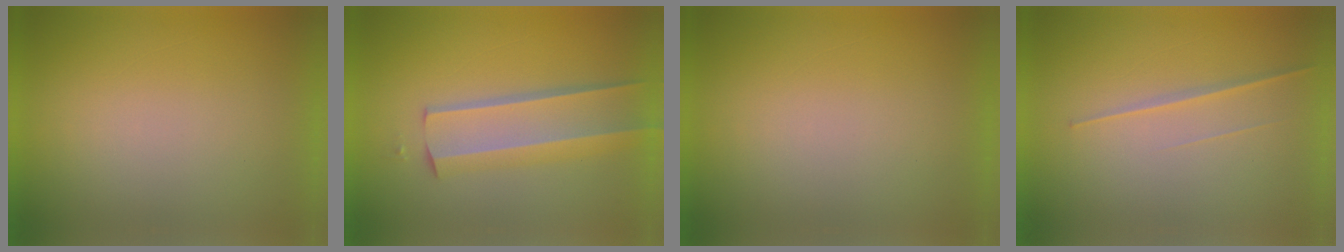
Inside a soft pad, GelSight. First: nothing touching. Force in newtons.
{"total": 4.1}
{"total": 1.2}
{"total": 1.8}